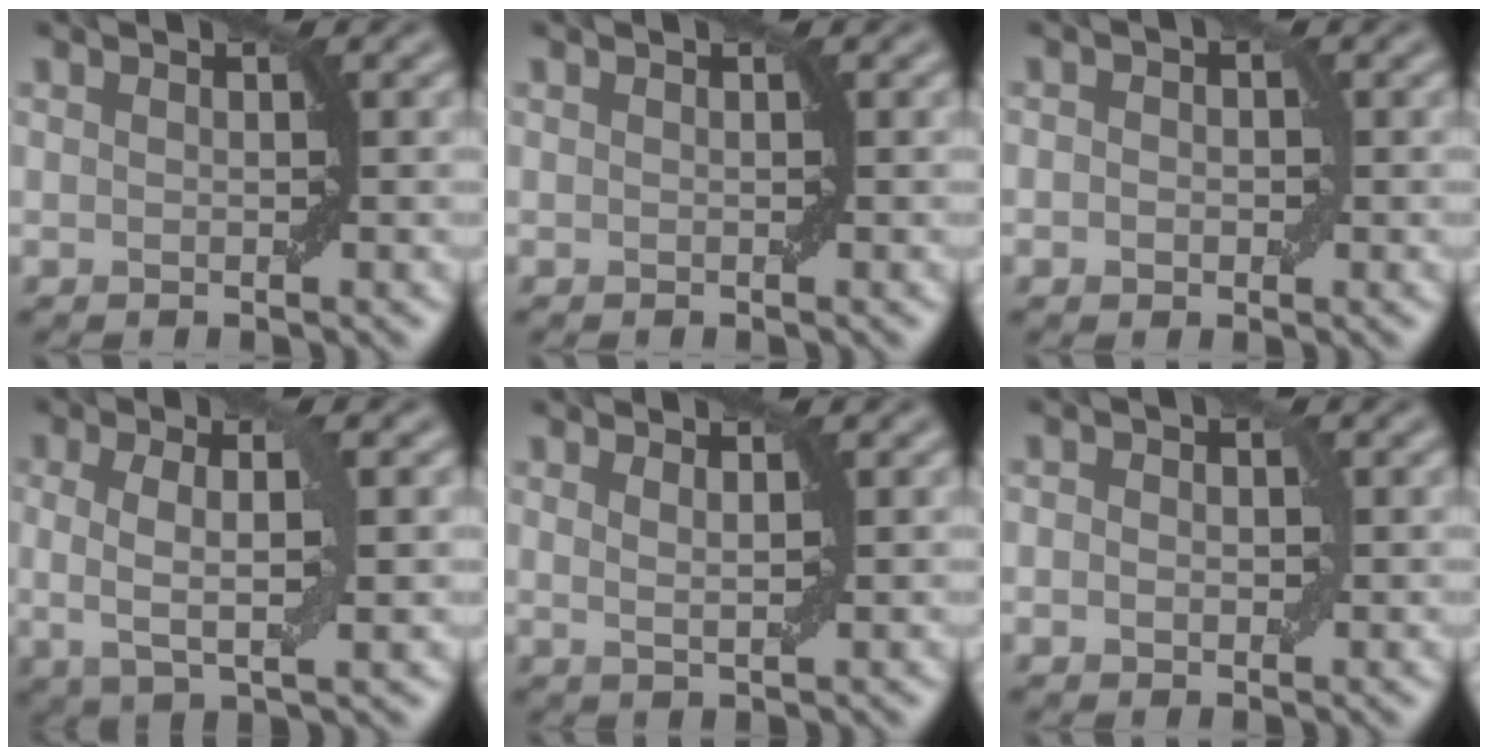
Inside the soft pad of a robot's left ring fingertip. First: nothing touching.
{"total": 0.0}
{"total": 1.6, "force": [0.0, 1.3, 1.0], "torque": [-0.006, 0.008, -0.008]}
{"total": 4.4, "force": [0.3, 1.2, 4.2], "torque": [-0.083, 0.000, 0.004]}
{"total": 1.3, "force": [0.8, 0.3, 1.1], "torque": [-0.016, -0.002, 0.014]}
{"total": 1.9, "force": [0.1, 1.4, 1.2], "torque": [-0.013, 0.006, -0.002]}